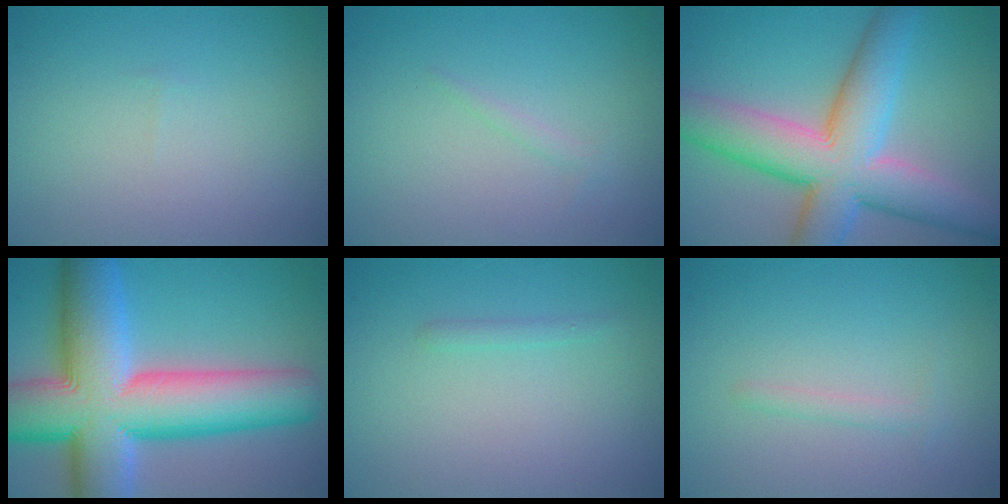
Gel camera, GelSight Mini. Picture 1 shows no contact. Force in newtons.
{"total": 0.6, "press": 0.6, "slide": 0.1}
{"total": 10.6, "press": 10.5, "slide": 0.6}
{"total": 15.8, "press": 15.8, "slide": 0.9}
{"total": 0.7, "press": 0.7, "slide": 0.0}
{"total": 1.0, "press": 1.0, "slide": 0.0}